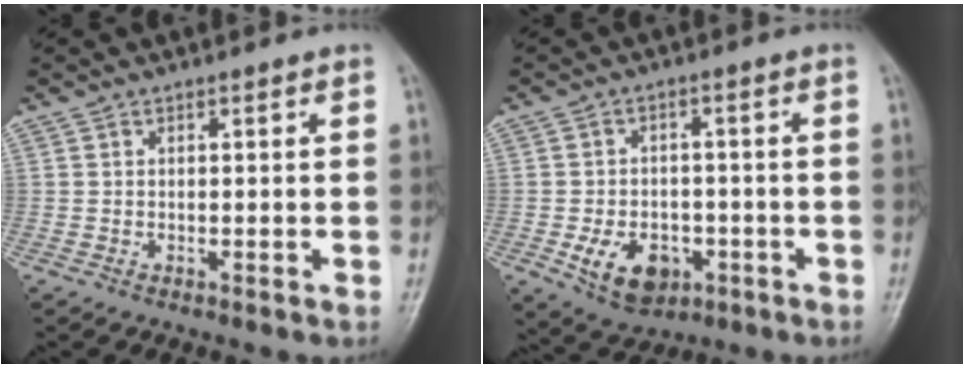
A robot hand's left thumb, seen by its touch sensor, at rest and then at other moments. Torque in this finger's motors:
{"motor_torque": [0.16, 1.85, 0.95, 0.59, 0.08]}